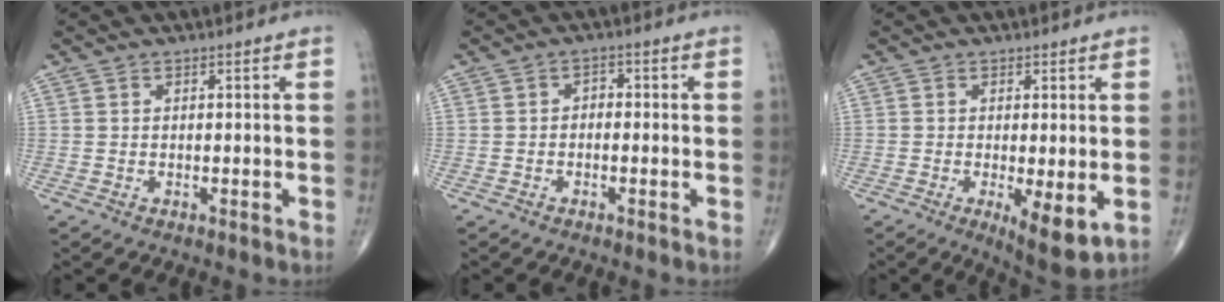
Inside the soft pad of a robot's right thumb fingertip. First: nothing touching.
{"total": 1.9, "force": [-0.5, 1.4, 1.2], "torque": [-0.007, 0.011, -0.015]}
{"total": 7.4, "force": [-1.6, 2.2, 6.9], "torque": [-0.107, -0.024, -0.022]}